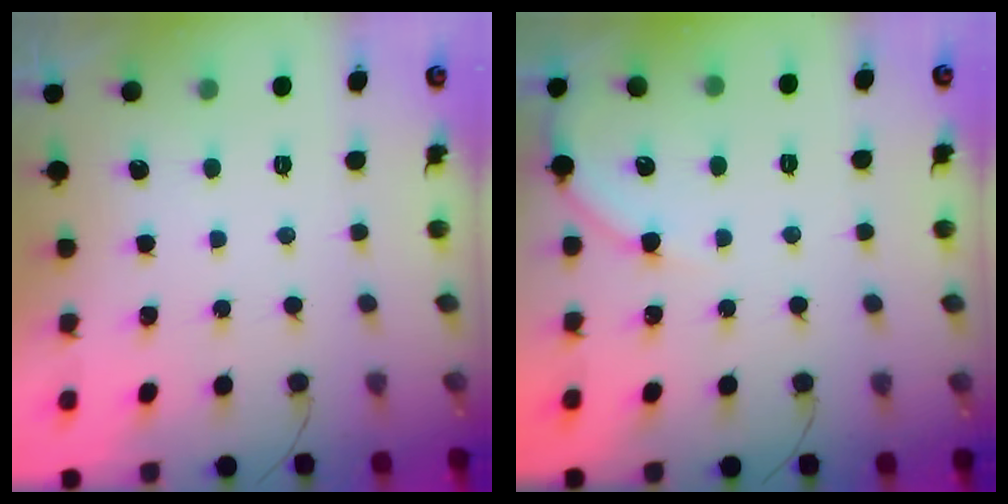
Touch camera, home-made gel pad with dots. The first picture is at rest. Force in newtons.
{"total": 4.6, "press": 4.5, "slide": 0.8}